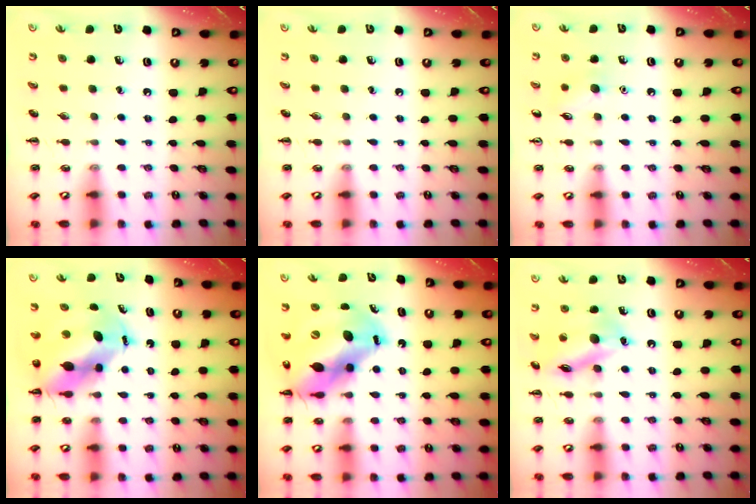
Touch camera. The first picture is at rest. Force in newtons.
{"total": 0.0}
{"total": 6.5, "press": 6.2, "slide": 1.9}
{"total": 9.1, "press": 8.8, "slide": 2.5}
{"total": 14.5, "press": 14.0, "slide": 3.8}
{"total": 14.4, "press": 14.3, "slide": 1.2}